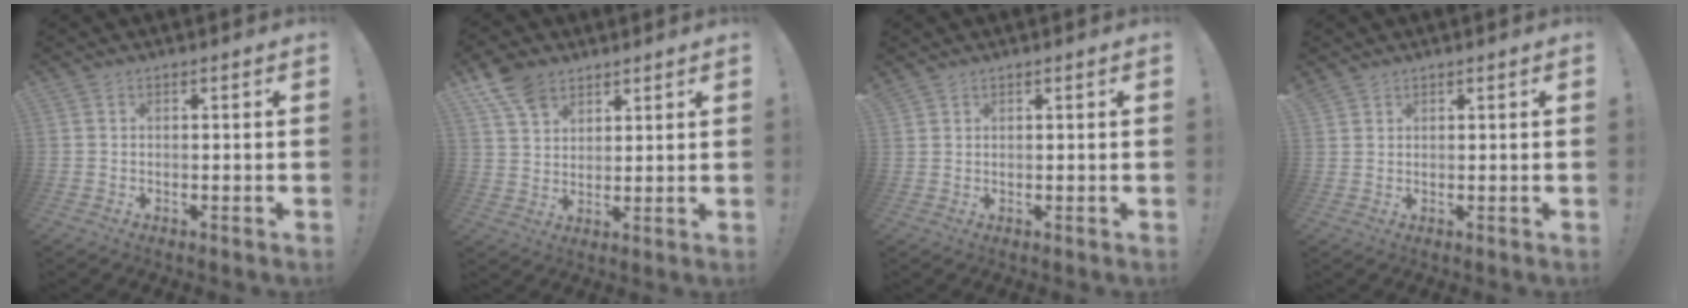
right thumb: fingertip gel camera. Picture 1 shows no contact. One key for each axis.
{"total": 9.2, "fx": 6.4, "fy": 5.5, "fz": 3.5, "tx": -0.061, "ty": -0.033, "tz": 0.126}
{"total": 1.3, "fx": 1.0, "fy": 0.6, "fz": 0.3, "tx": -0.002, "ty": -0.004, "tz": 0.020}
{"total": 1.8, "fx": 1.5, "fy": 1.0, "fz": 0.2, "tx": -0.002, "ty": -0.008, "tz": 0.028}